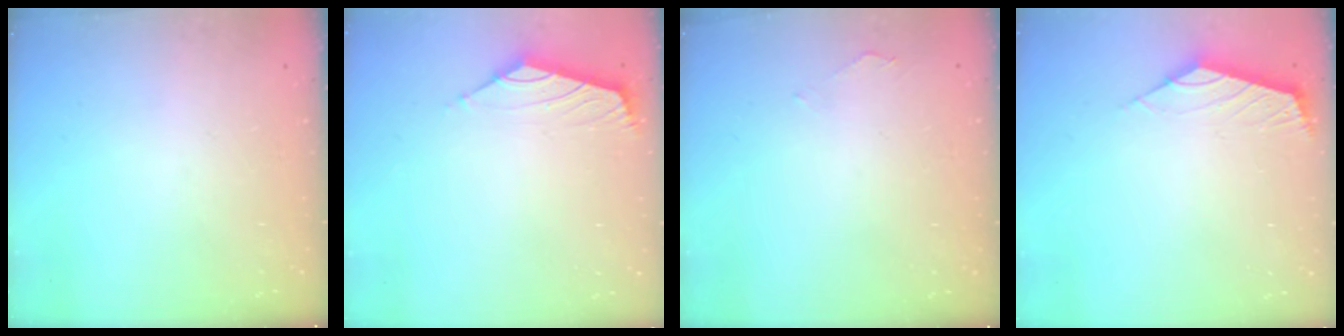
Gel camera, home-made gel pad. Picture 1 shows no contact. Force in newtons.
{"total": 1.7, "press": 1.6, "slide": 0.6}
{"total": 1.0, "press": 1.0, "slide": 0.2}
{"total": 2.4, "press": 2.3, "slide": 0.6}